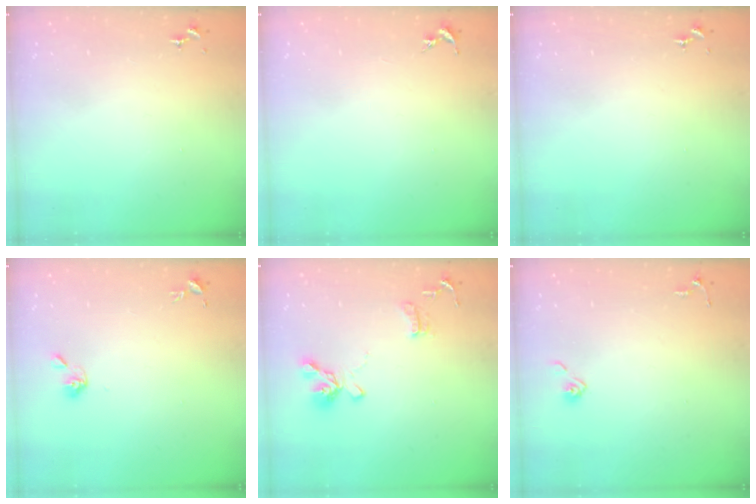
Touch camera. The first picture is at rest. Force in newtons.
{"total": 0.0}
{"total": 0.0}
{"total": 4.8, "press": 4.8, "slide": 0.8}
{"total": 14.7, "press": 14.6, "slide": 1.5}
{"total": 3.3, "press": 3.3, "slide": 0.4}